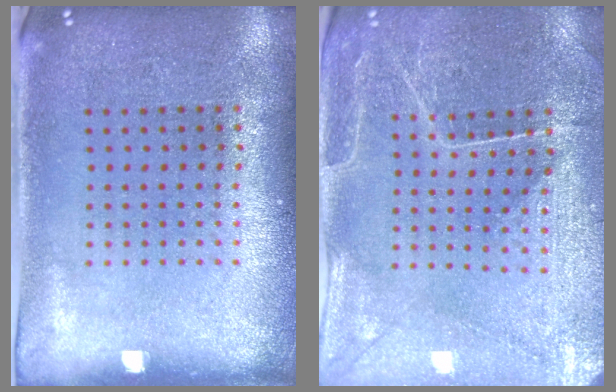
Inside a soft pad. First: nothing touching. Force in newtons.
{"total": 1.1, "press": 1.0, "slide": 0.4}